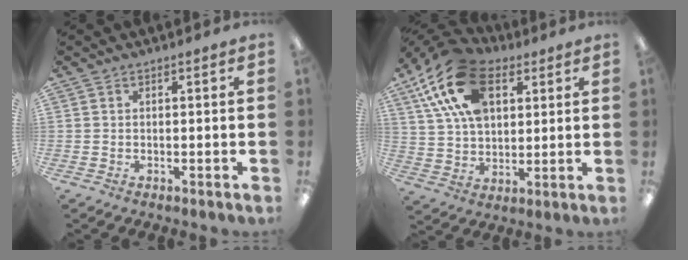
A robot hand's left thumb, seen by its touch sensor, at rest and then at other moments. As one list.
[{"total": 19.6, "force": [9.0, 11.9, 12.7], "torque": [-0.260, -0.013, 0.161]}]